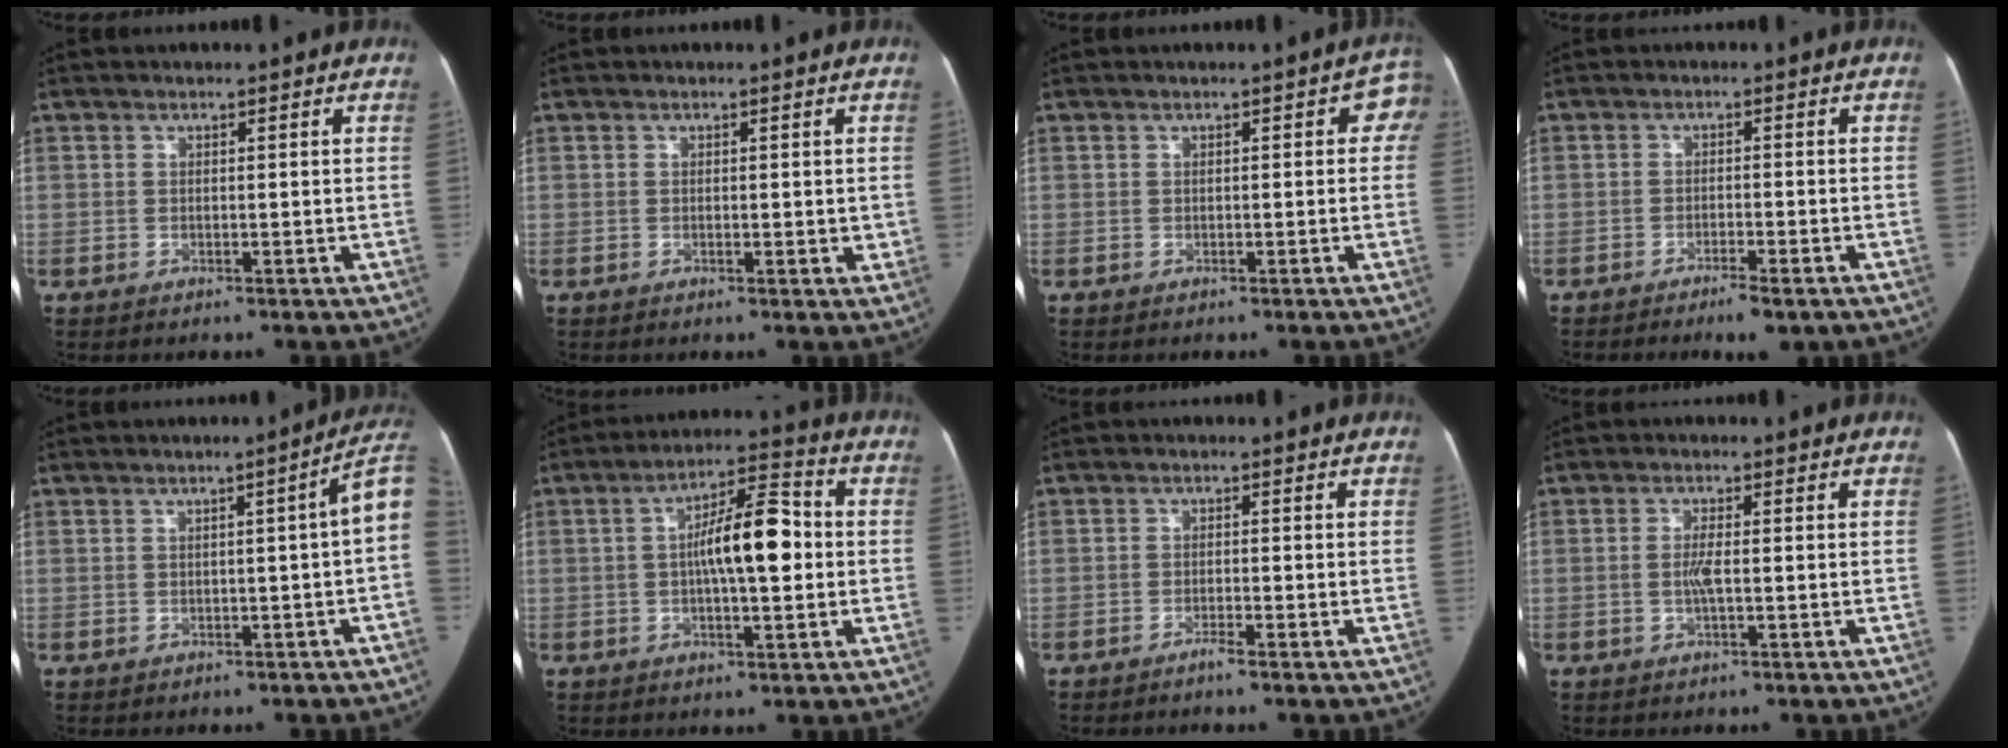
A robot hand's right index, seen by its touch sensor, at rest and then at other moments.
{"total": 1.8, "force": [0.1, 0.7, 1.6], "torque": [-0.022, -0.004, 0.001]}
{"total": 3.0, "force": [0.8, 1.5, 2.4], "torque": [-0.008, 0.014, 0.001]}
{"total": 4.2, "force": [-3.0, 0.6, 2.9], "torque": [-0.042, -0.006, -0.042]}
{"total": 5.7, "force": [0.0, -0.2, 5.7], "torque": [-0.056, 0.014, -0.007]}
{"total": 10.5, "force": [0.1, 2.7, 10.2], "torque": [-0.171, 0.029, -0.001]}
{"total": 1.6, "force": [-1.3, -0.2, 0.8], "torque": [-0.018, -0.001, -0.024]}
{"total": 2.4, "force": [-0.3, 0.2, 2.4], "torque": [-0.052, -0.002, -0.008]}